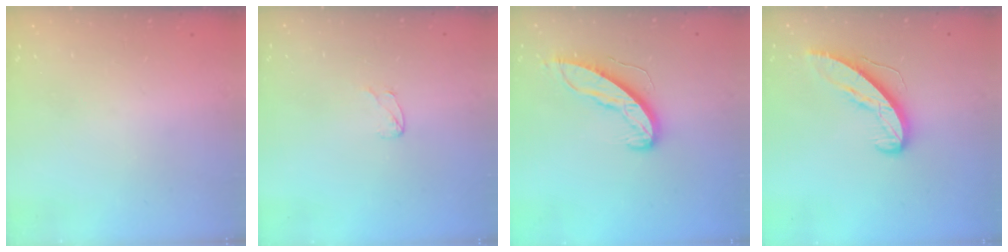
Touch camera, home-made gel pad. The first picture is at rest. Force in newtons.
{"total": 3.0, "press": 3.0, "slide": 0.3}
{"total": 9.6, "press": 9.6, "slide": 0.5}
{"total": 9.1, "press": 9.0, "slide": 0.6}